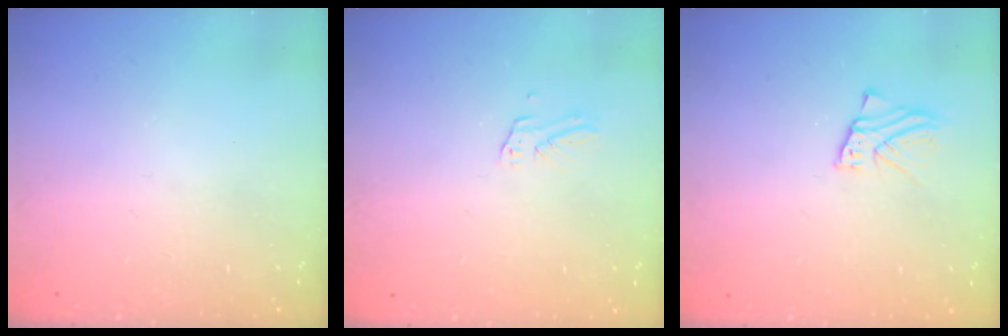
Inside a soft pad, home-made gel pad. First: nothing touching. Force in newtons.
{"total": 2.7, "press": 2.7, "slide": 0.1}
{"total": 2.7, "press": 2.7, "slide": 0.2}